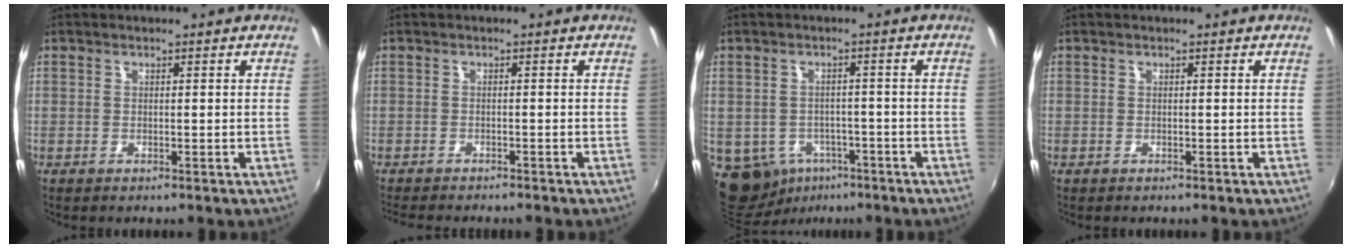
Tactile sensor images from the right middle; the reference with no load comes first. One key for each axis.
{"total": 4.9, "fx": -4.5, "fy": 0.5, "fz": 1.7, "tx": -0.042, "ty": -0.016, "tz": -0.072}
{"total": 9.0, "fx": -4.4, "fy": 7.1, "fz": 3.5, "tx": -0.099, "ty": -0.009, "tz": -0.049}
{"total": 0.0}